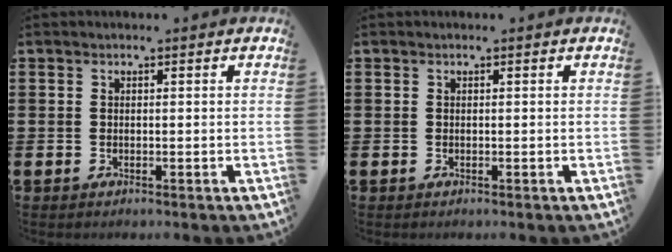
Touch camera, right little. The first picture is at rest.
{"total": 0.0}